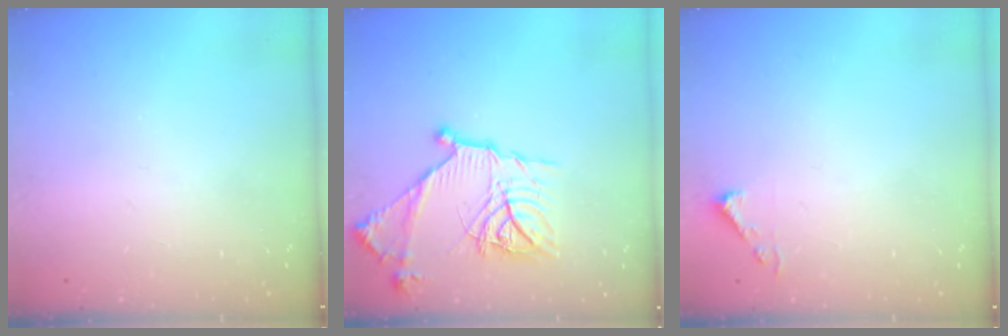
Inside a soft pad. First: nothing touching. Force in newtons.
{"total": 17.4, "press": 17.4, "slide": 0.5}
{"total": 3.7, "press": 3.7, "slide": 0.5}